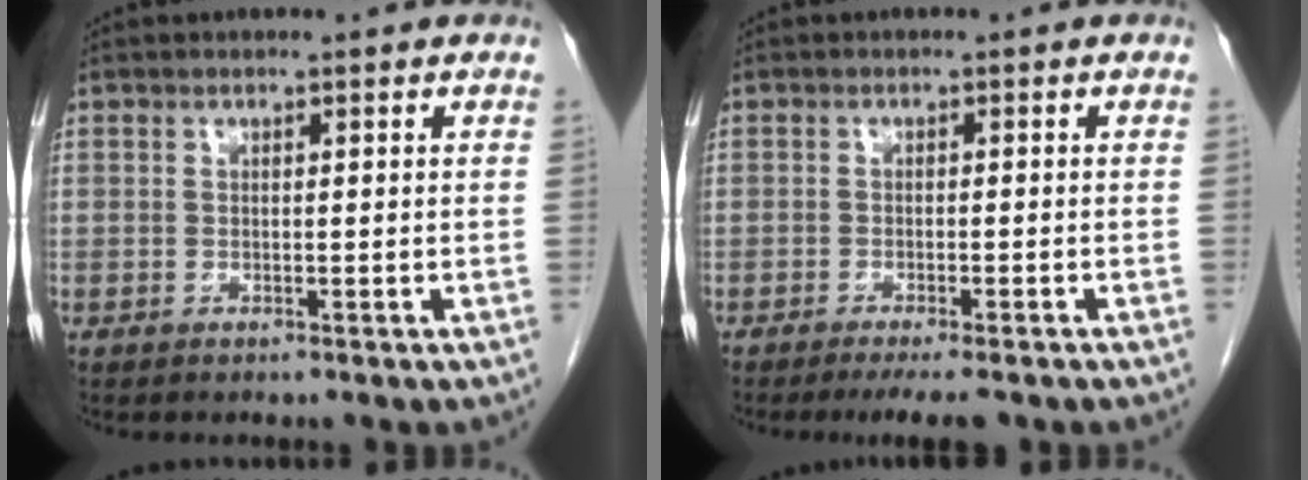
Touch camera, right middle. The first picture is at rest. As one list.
[{"total": 5.7, "force": [-4.5, 0.9, 3.3], "torque": [-0.037, -0.008, -0.064]}]